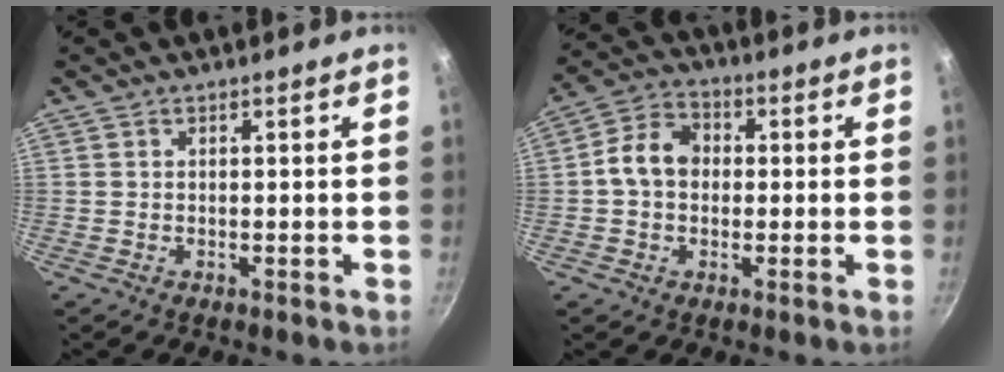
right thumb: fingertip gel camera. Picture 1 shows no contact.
{"total": 8.2, "force": [0.1, 6.4, 5.0], "torque": [-0.068, 0.022, -0.015]}